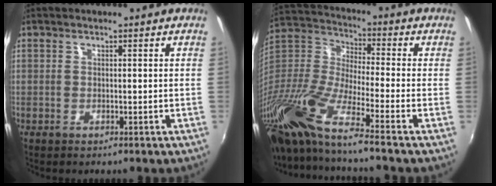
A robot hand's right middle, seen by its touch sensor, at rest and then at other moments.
{"total": 18.6, "force": [-13.9, 0.4, 12.4], "torque": [-0.239, -0.046, -0.278]}